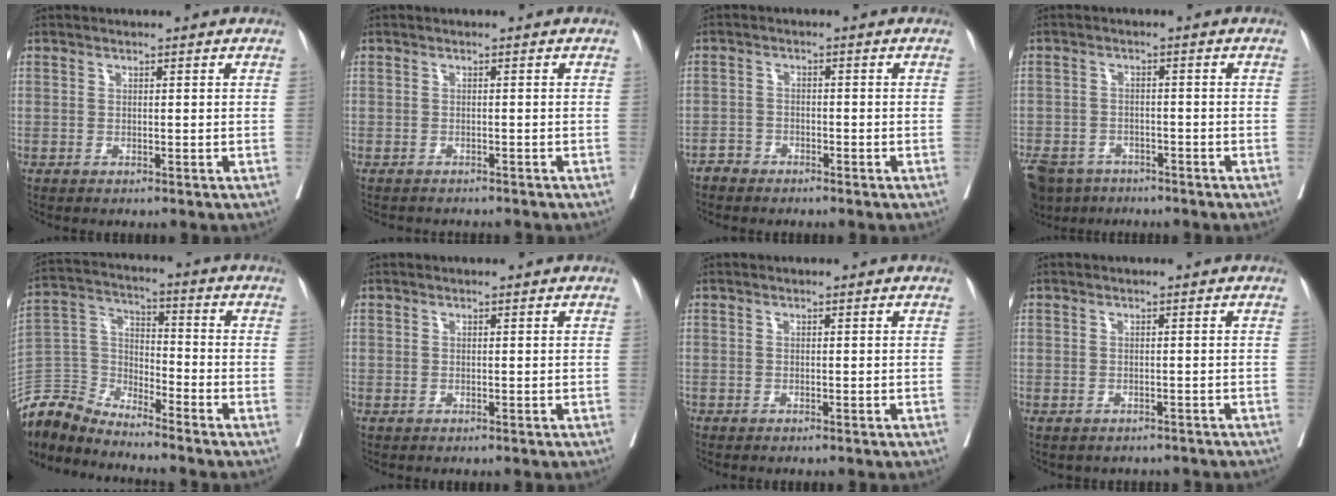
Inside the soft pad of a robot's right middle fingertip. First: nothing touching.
{"total": 4.6, "force": [-4.2, 0.9, 1.4], "torque": [-0.013, -0.002, -0.053]}
{"total": 2.1, "force": [-1.8, 1.0, -0.1], "torque": [0.001, 0.005, -0.036]}
{"total": 9.3, "force": [-7.1, 5.1, 3.0], "torque": [-0.066, -0.011, -0.111]}
{"total": 8.8, "force": [-8.8, 0.5, -0.2], "torque": [0.000, 0.024, -0.182]}
{"total": 0.0}
{"total": 0.0}
{"total": 3.6, "force": [-3.1, 1.6, 0.8], "torque": [-0.006, 0.005, -0.034]}